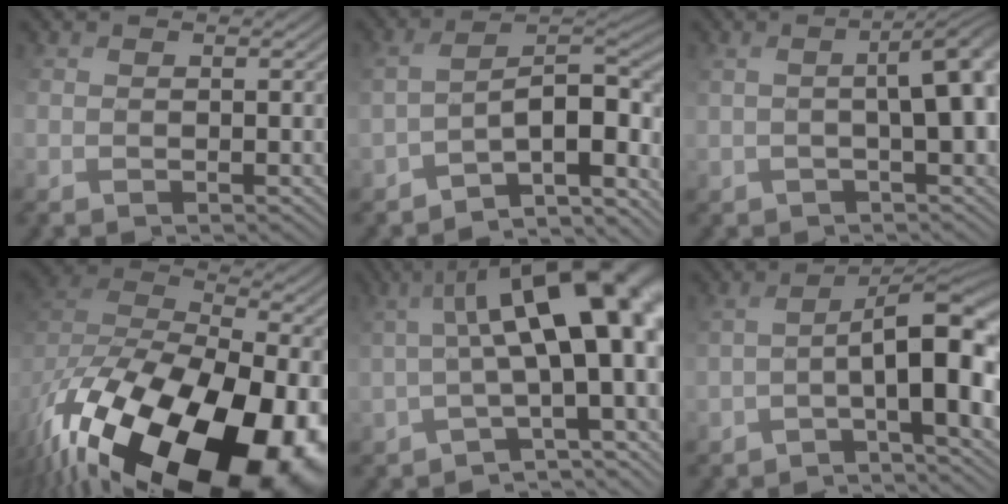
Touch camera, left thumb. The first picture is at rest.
{"total": 9.7, "force": [-7.3, 2.8, 5.7], "torque": [-0.084, 0.019, -0.108]}
{"total": 5.0, "force": [0.2, 1.4, 4.8], "torque": [-0.043, 0.011, 0.007]}
{"total": 20.0, "force": [-10.5, 10.9, 13.1], "torque": [-0.265, -0.048, -0.136]}
{"total": 13.9, "force": [0.0, 4.6, 13.2], "torque": [-0.158, 0.032, 0.015]}
{"total": 10.0, "force": [-2.4, 2.5, 9.3], "torque": [-0.130, 0.013, -0.026]}